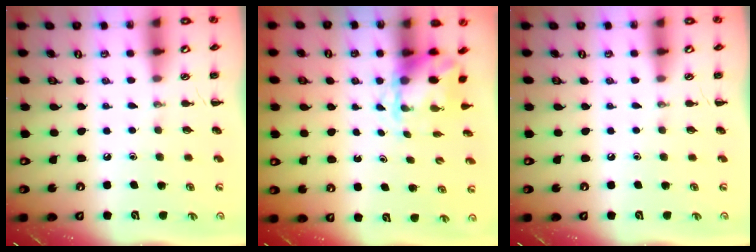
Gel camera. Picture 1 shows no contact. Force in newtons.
{"total": 4.2, "press": 4.2, "slide": 0.5}
{"total": 0.0}